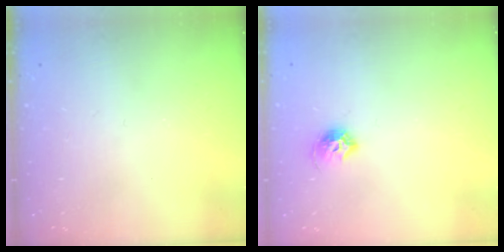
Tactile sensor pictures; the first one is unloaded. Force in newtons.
{"total": 7.6, "press": 7.5, "slide": 1.1}